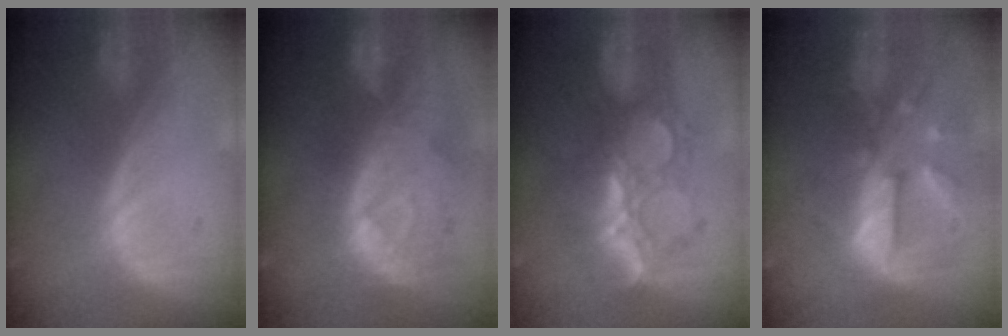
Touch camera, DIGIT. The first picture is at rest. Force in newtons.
{"total": 11.2, "press": 9.7, "slide": 5.4}
{"total": 8.9, "press": 8.2, "slide": 3.6}
{"total": 10.1, "press": 9.2, "slide": 4.3}